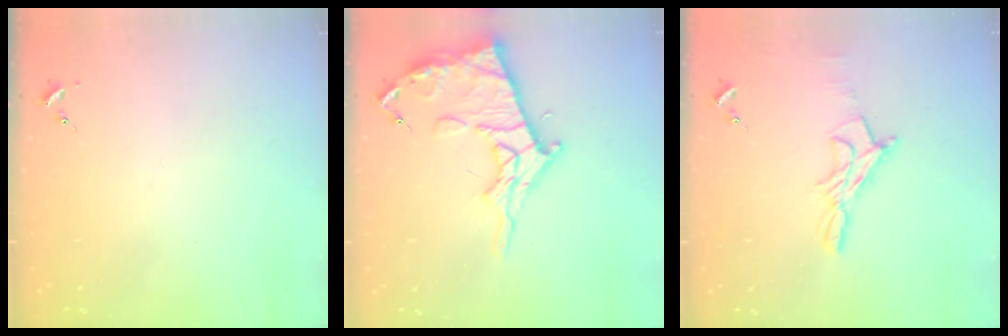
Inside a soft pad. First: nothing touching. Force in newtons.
{"total": 16.1, "press": 16.0, "slide": 1.7}
{"total": 10.8, "press": 10.8, "slide": 0.7}